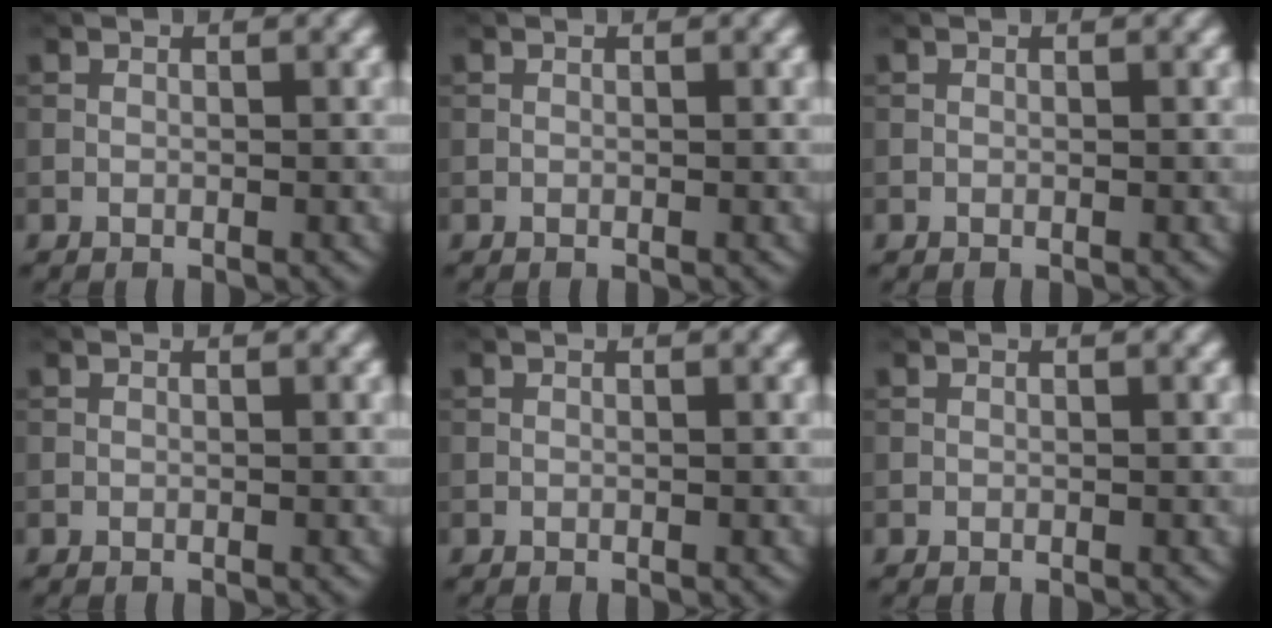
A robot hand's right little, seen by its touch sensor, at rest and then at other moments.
{"total": 0.0}
{"total": 0.0}
{"total": 0.0}
{"total": 0.0}
{"total": 0.0}